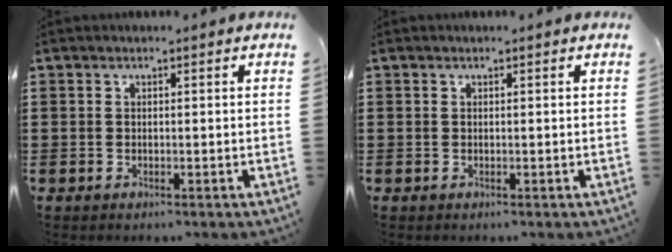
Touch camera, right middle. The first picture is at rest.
{"total": 0.0}